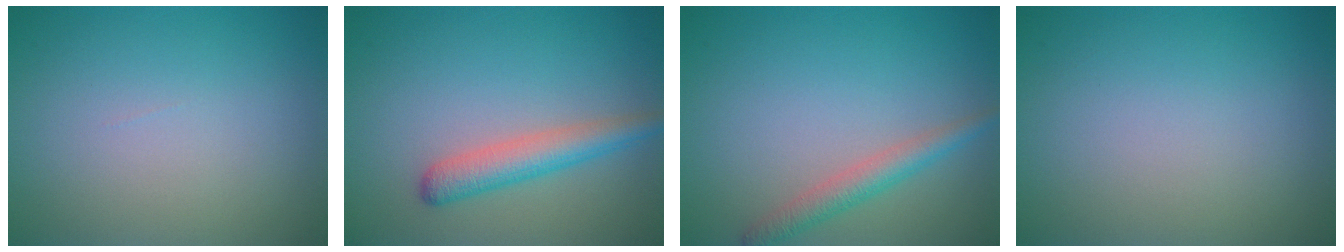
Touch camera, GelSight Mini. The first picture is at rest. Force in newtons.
{"total": 3.3, "press": 3.3, "slide": 0.1}
{"total": 2.4, "press": 2.4, "slide": 0.1}
{"total": 0.0}